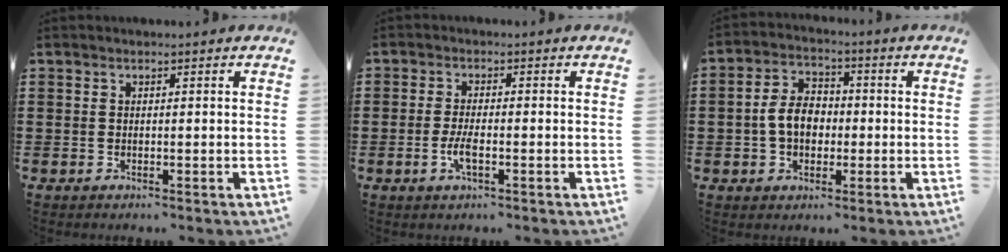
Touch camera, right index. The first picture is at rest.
{"total": 3.1, "force": [-1.0, 1.0, 2.8], "torque": [-0.060, -0.003, -0.022]}
{"total": 6.2, "force": [-0.7, 4.3, 4.3], "torque": [-0.099, 0.009, -0.017]}